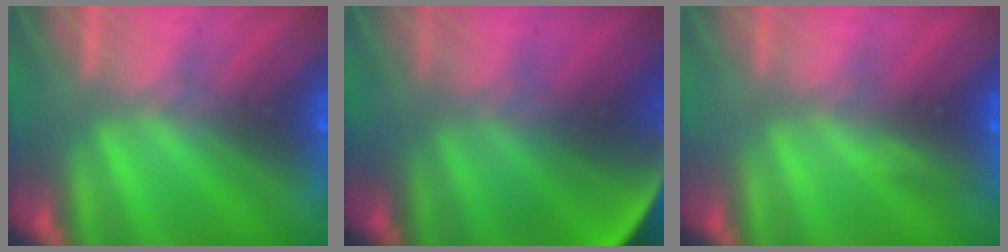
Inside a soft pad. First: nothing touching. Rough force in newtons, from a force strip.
{"total": 7.8}
{"total": 2.8}